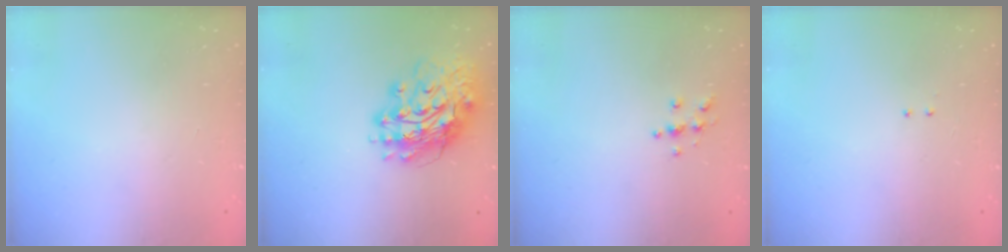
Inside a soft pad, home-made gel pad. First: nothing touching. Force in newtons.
{"total": 16.2, "press": 16.1, "slide": 2.1}
{"total": 4.2, "press": 4.2, "slide": 0.3}
{"total": 2.0, "press": 2.0, "slide": 0.4}